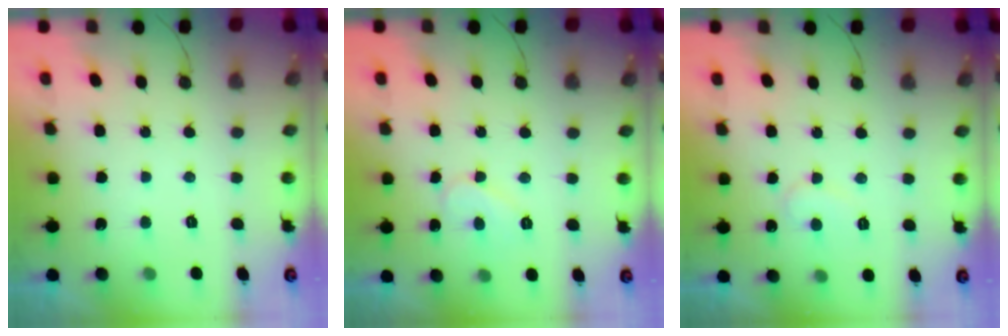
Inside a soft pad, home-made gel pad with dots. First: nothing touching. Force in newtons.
{"total": 5.6, "press": 5.6, "slide": 0.5}
{"total": 6.4, "press": 6.4, "slide": 0.5}